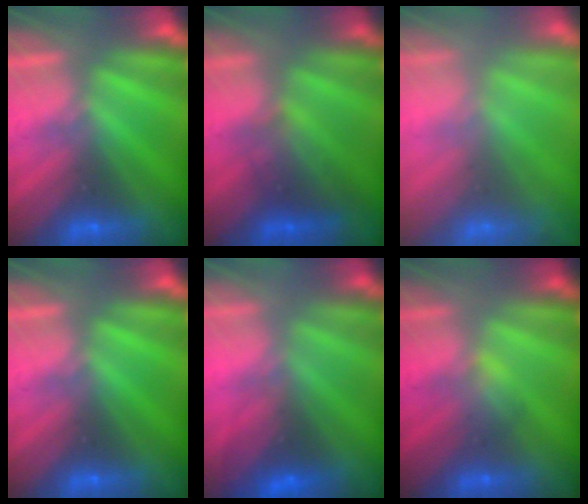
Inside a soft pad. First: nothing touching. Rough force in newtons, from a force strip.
{"total": 2.4}
{"total": 7.7}
{"total": 0.0}
{"total": 2.8}
{"total": 2.8}